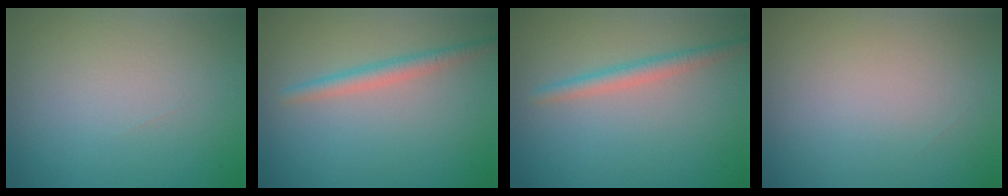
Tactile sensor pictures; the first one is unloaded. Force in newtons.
{"total": 2.1, "press": 2.1, "slide": 0.1}
{"total": 2.1, "press": 2.1, "slide": 0.1}
{"total": 0.0}